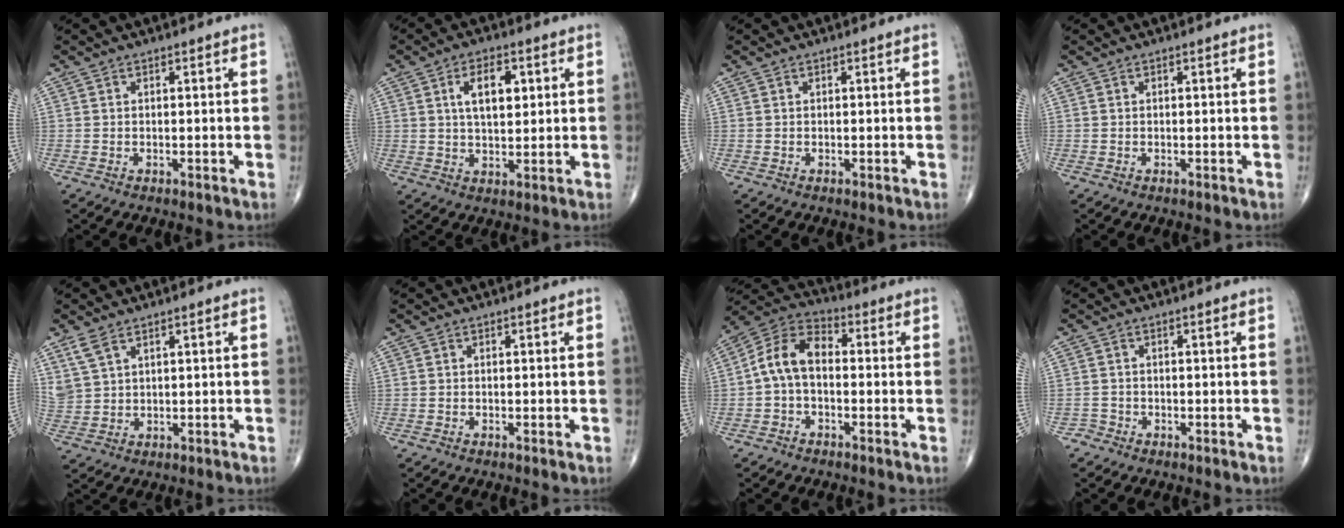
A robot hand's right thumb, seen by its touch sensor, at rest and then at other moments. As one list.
[{"total": 7.6, "force": [2.3, 3.9, 6.1], "torque": [-0.087, -0.006, 0.040]}, {"total": 0.0}, {"total": 0.0}, {"total": 4.2, "force": [2.9, 1.9, 2.3], "torque": [-0.052, -0.007, 0.072]}, {"total": 0.0}, {"total": 9.4, "force": [-0.5, 5.8, 7.3], "torque": [-0.127, 0.033, -0.026]}, {"total": 1.3, "force": [-0.9, 0.8, -0.3], "torque": [0.013, 0.004, -0.025]}]